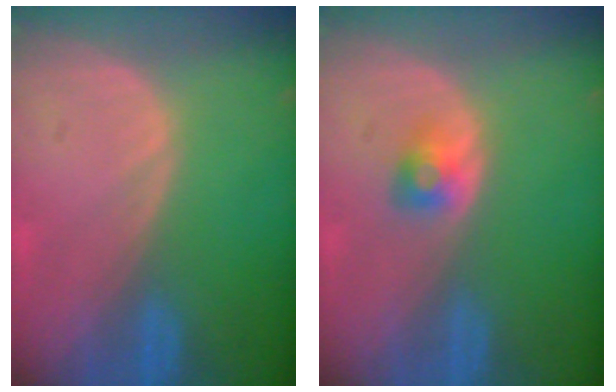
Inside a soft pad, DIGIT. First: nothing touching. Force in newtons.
{"total": 2.4, "press": 2.2, "slide": 0.7}